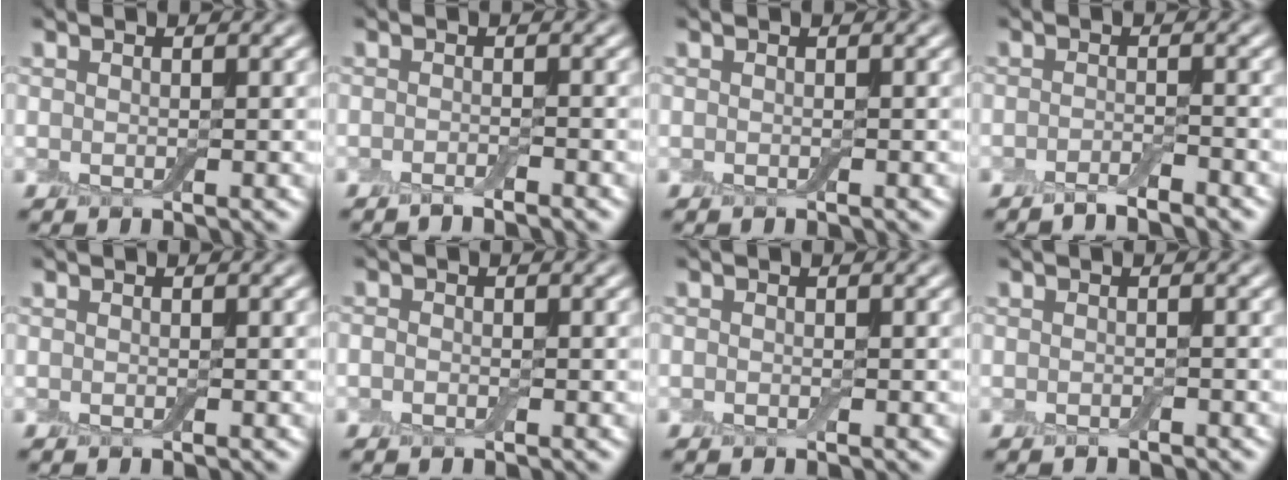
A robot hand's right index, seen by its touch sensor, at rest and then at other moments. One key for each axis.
{"total": 1.1, "fx": -1.0, "fy": -0.1, "fz": 0.5, "tx": -0.005, "ty": 0.000, "tz": -0.020}
{"total": 0.0}
{"total": 1.8, "fx": -1.6, "fy": 0.1, "fz": 0.7, "tx": -0.008, "ty": 0.004, "tz": -0.032}
{"total": 0.0}
{"total": 0.6, "fx": -0.3, "fy": 0.4, "fz": 0.3, "tx": -0.004, "ty": 0.003, "tz": -0.008}
{"total": 0.0}
{"total": 0.6, "fx": -0.6, "fy": 0.0, "fz": 0.3, "tx": -0.004, "ty": -0.001, "tz": -0.010}